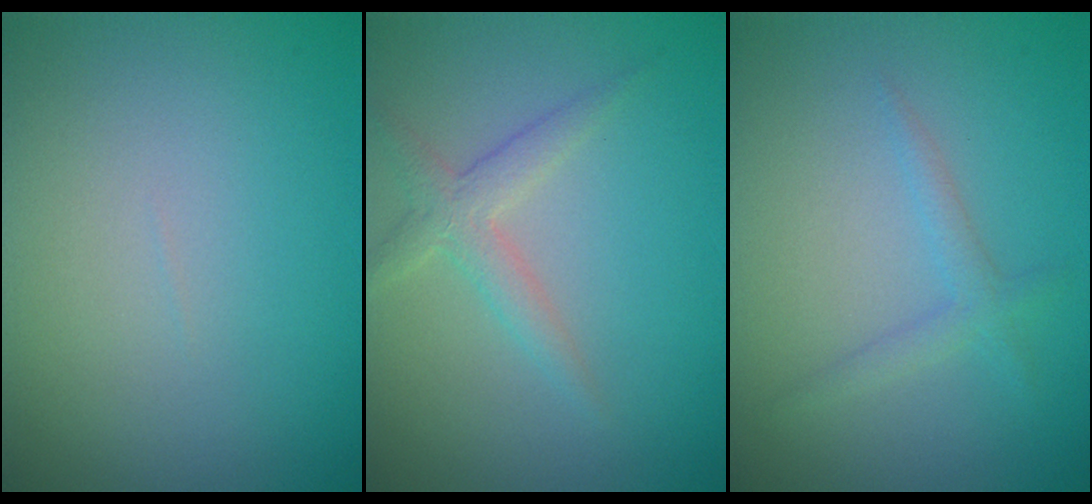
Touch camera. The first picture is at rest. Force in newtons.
{"total": 2.2, "press": 2.2, "slide": 0.0}
{"total": 1.4, "press": 1.4, "slide": 0.0}